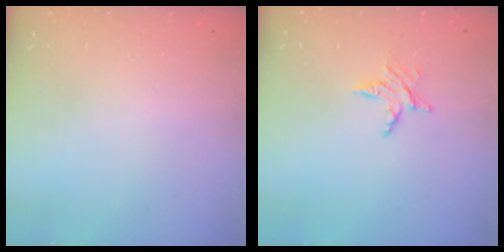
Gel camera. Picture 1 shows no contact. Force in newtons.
{"total": 6.0, "press": 5.9, "slide": 0.6}